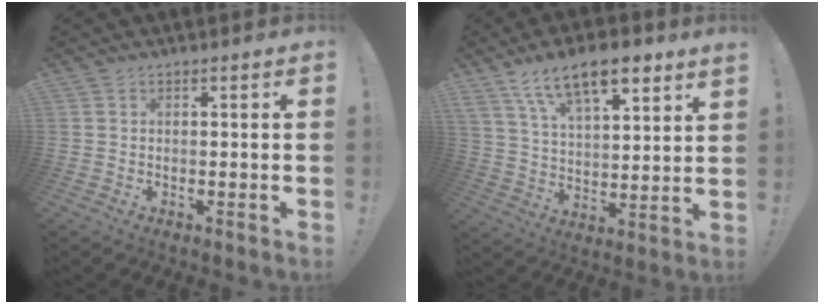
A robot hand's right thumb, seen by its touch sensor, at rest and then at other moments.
{"total": 14.4, "force": [9.8, 5.6, 9.0], "torque": [-0.157, -0.050, 0.173]}